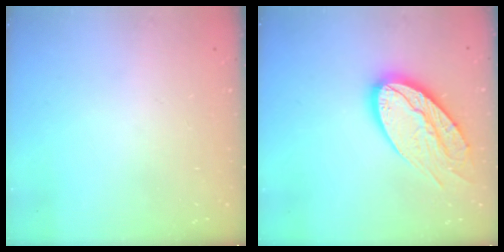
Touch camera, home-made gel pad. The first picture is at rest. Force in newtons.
{"total": 17.5, "press": 17.4, "slide": 1.9}